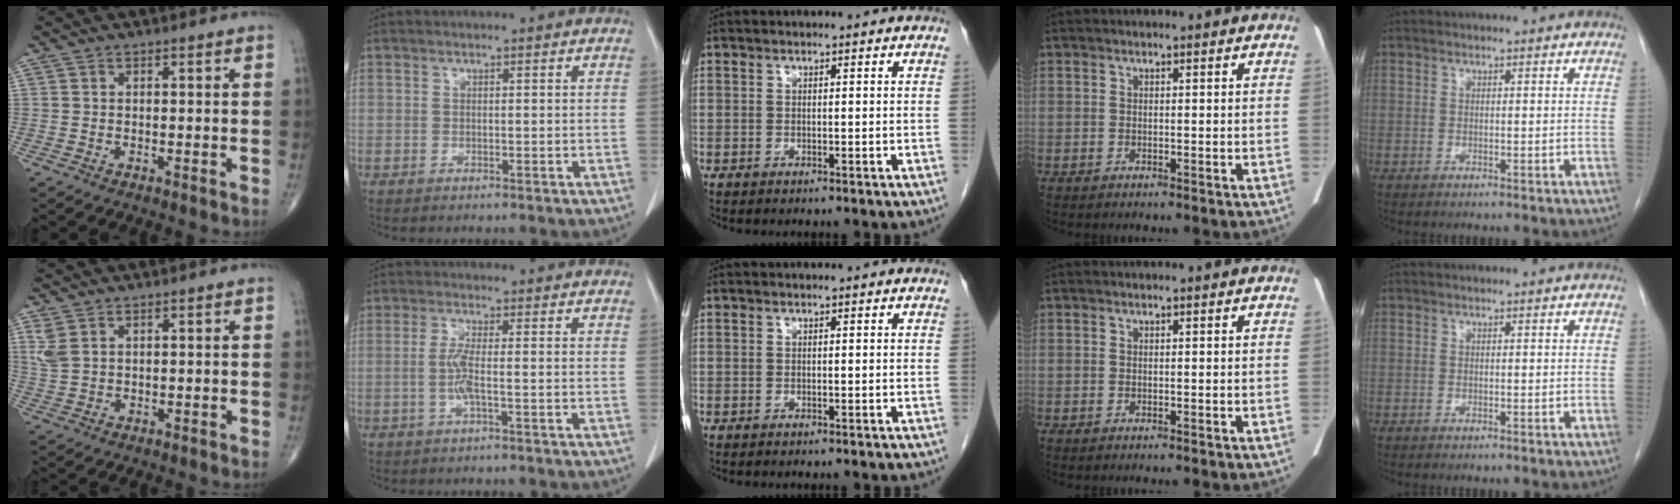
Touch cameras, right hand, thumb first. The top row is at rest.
{"thumb": {"total": 3.1, "force": [1.7, 1.6, 2.1], "torque": [-0.049, 0.001, 0.047]}, "index": {"total": 3.3, "force": [-0.8, 0.0, 3.2], "torque": [-0.070, -0.003, -0.018]}}